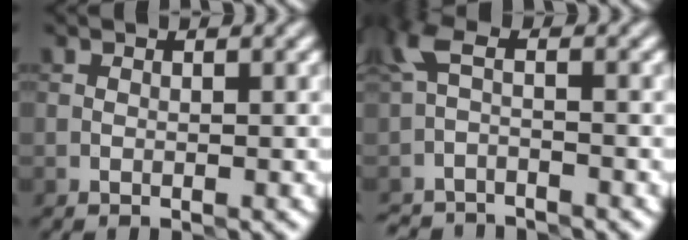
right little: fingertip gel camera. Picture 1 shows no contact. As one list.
[{"total": 3.9, "force": [-3.1, 1.1, 2.0], "torque": [-0.051, -0.015, -0.063]}]